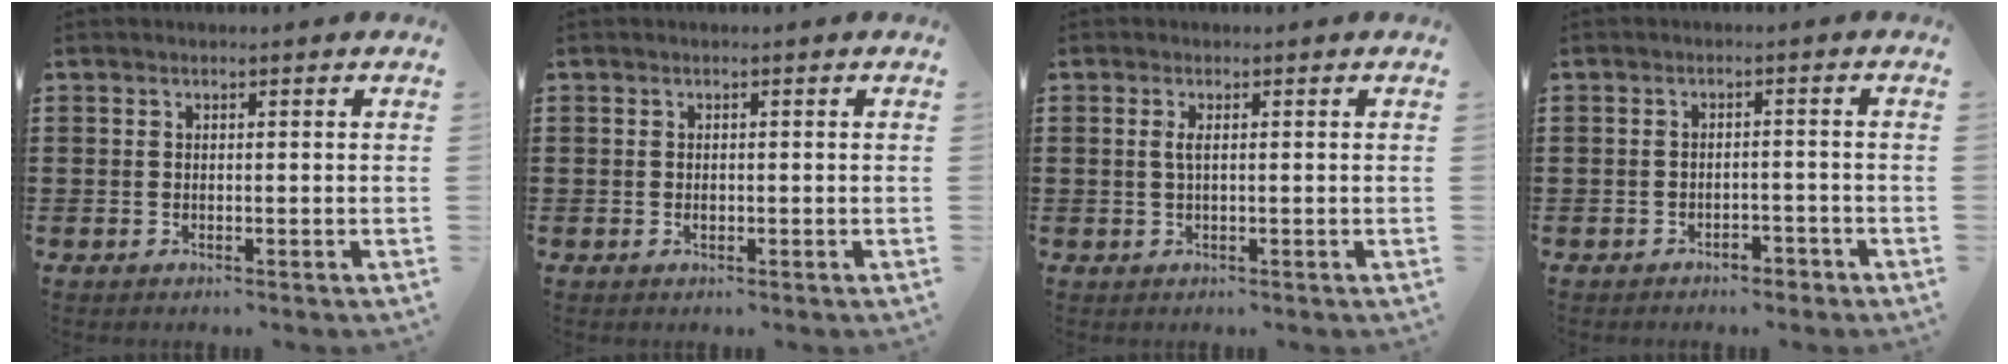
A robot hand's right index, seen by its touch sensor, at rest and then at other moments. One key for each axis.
{"total": 0.6, "fx": -0.1, "fy": 0.4, "fz": 0.5, "tx": -0.010, "ty": 0.000, "tz": -0.002}
{"total": 1.4, "fx": 0.1, "fy": 0.2, "fz": 1.4, "tx": -0.028, "ty": 0.000, "tz": 0.002}
{"total": 2.0, "fx": -1.9, "fy": 0.5, "fz": 0.3, "tx": -0.012, "ty": 0.000, "tz": -0.040}